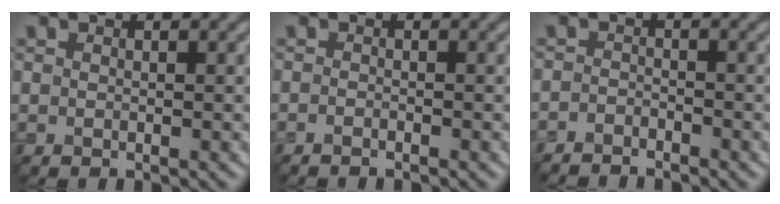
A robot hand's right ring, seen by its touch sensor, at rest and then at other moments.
{"total": 0.8, "force": [-0.8, -0.1, -0.1], "torque": [0.001, 0.003, -0.014]}
{"total": 2.4, "force": [-2.4, 0.2, -0.1], "torque": [0.001, 0.002, -0.049]}